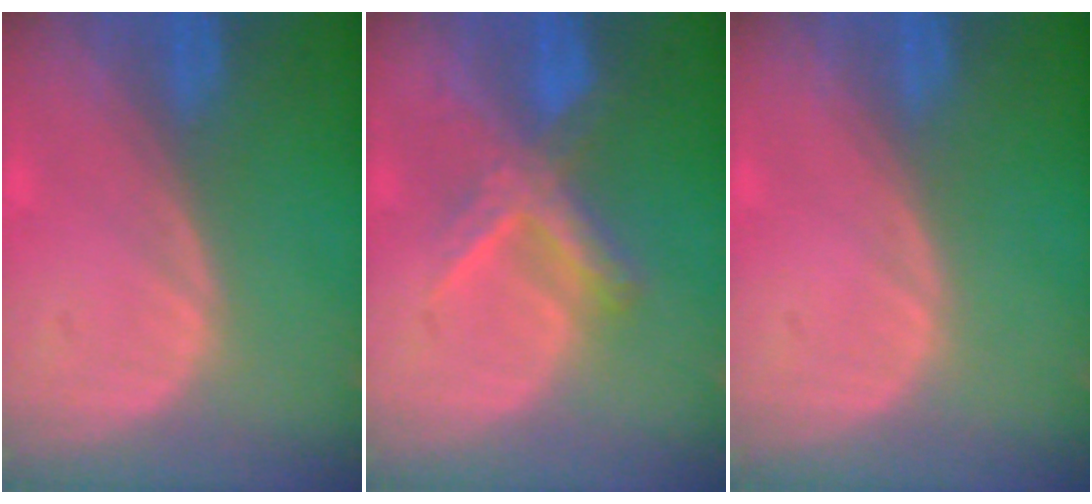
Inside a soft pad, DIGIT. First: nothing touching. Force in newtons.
{"total": 6.6, "press": 6.3, "slide": 1.9}
{"total": 0.0}